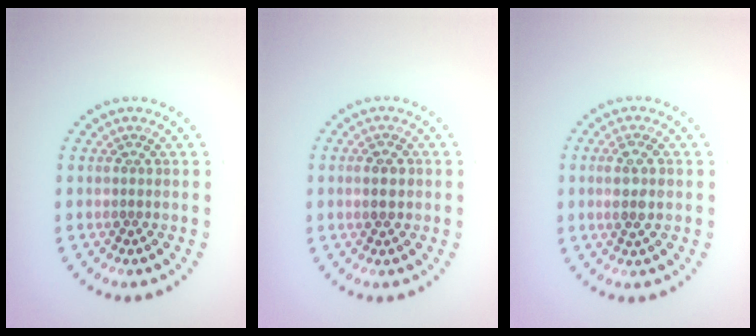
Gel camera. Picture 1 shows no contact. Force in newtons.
{"total": 2.3, "press": 2.3, "slide": 0.0}
{"total": 2.2, "press": 2.0, "slide": 0.9}